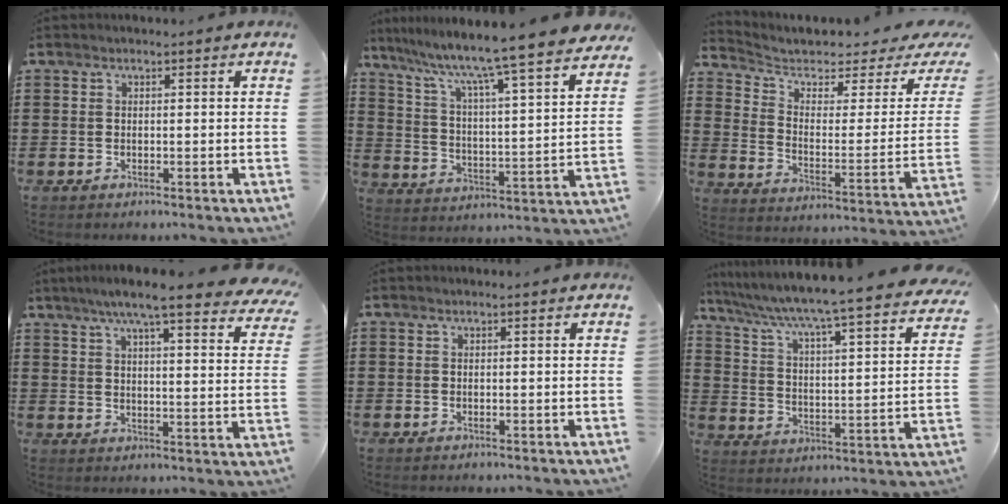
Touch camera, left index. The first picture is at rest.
{"total": 8.4, "force": [7.1, -1.2, 4.3], "torque": [-0.113, -0.064, 0.107]}
{"total": 4.5, "force": [3.3, 1.6, 2.5], "torque": [-0.071, -0.026, 0.052]}
{"total": 8.2, "force": [6.7, 0.1, 4.7], "torque": [-0.104, -0.026, 0.113]}
{"total": 0.0}
{"total": 4.4, "force": [3.7, -0.8, 2.3], "torque": [-0.065, -0.051, 0.048]}